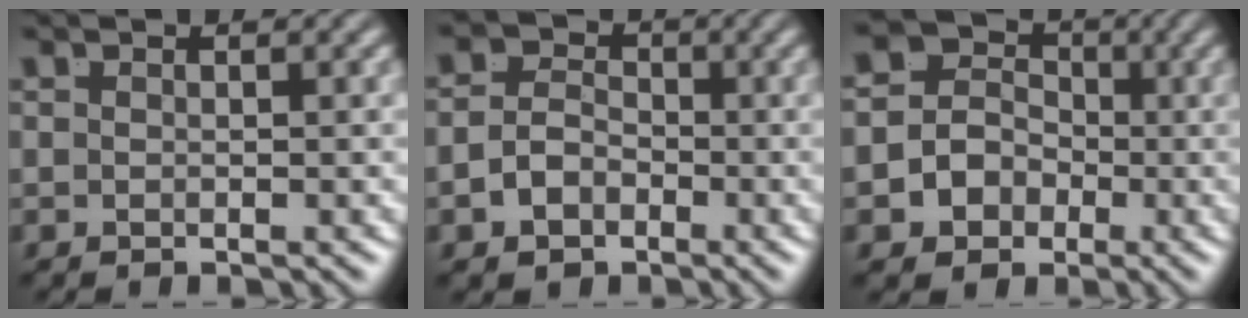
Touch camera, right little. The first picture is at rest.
{"total": 5.8, "force": [-1.7, 5.2, 2.0], "torque": [-0.037, -0.019, -0.031]}
{"total": 11.8, "force": [-0.8, 10.8, 4.8], "torque": [-0.124, -0.039, -0.020]}